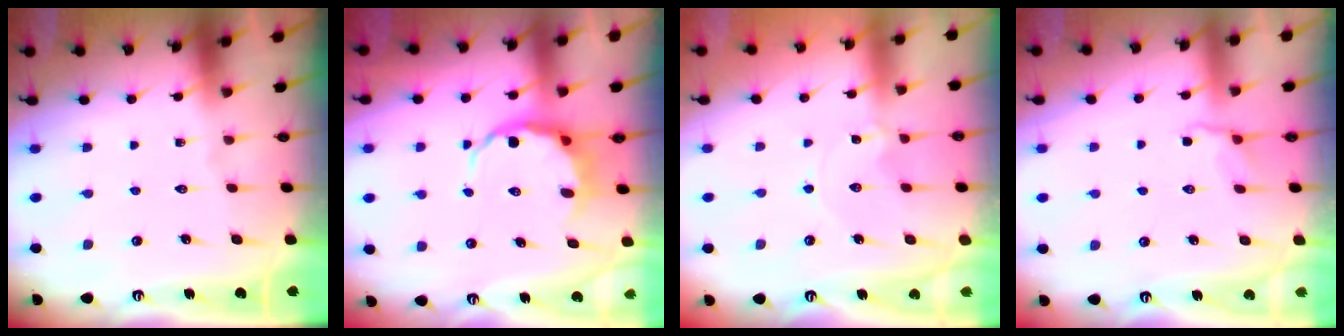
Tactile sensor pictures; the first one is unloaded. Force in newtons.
{"total": 5.0, "press": 4.5, "slide": 2.2}
{"total": 0.0}
{"total": 2.7, "press": 2.1, "slide": 1.7}